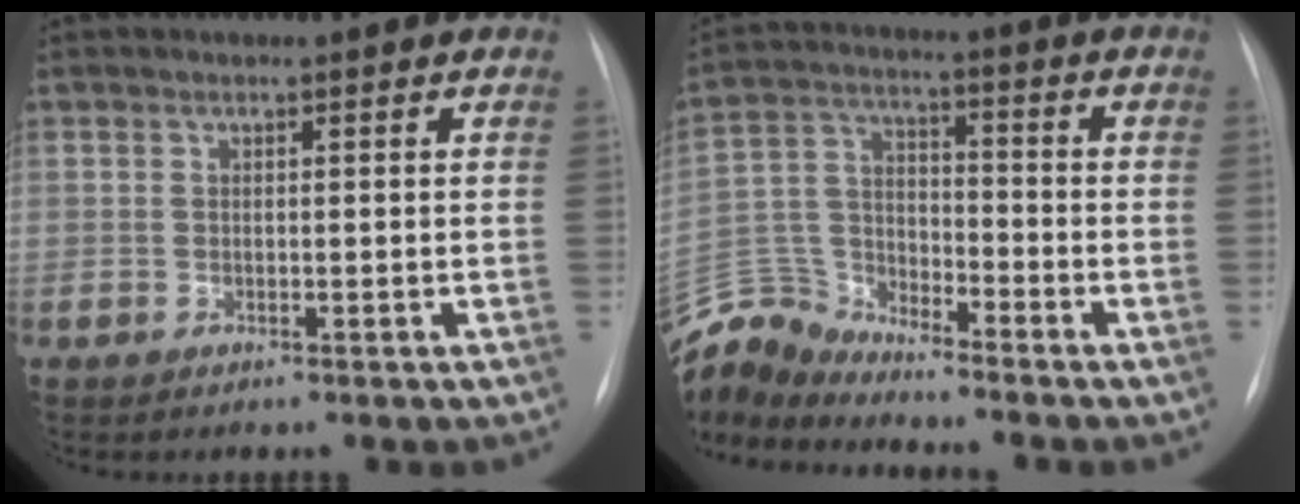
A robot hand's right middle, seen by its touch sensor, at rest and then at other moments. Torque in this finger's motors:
{"motor_torque": [0.01, -0.10, -0.02, -0.05]}